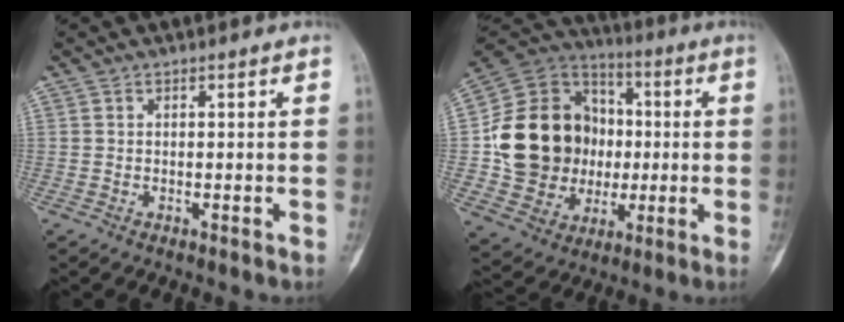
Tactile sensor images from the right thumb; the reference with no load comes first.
{"total": 22.2, "force": [0.0, 18.8, 11.8], "torque": [-0.172, 0.029, 0.016]}